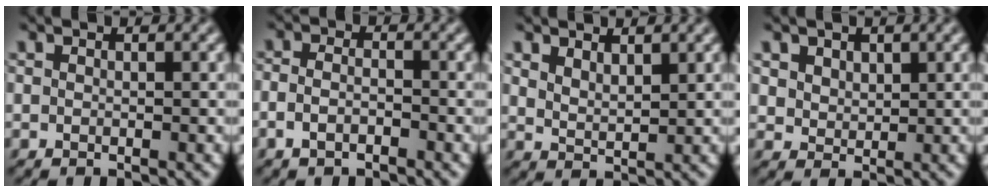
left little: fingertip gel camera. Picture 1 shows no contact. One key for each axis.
{"total": 2.0, "fx": -1.2, "fy": 1.0, "fz": 1.3, "tx": -0.027, "ty": 0.002, "tz": -0.027}
{"total": 2.0, "fx": 1.5, "fy": 0.8, "fz": 1.1, "tx": -0.028, "ty": -0.004, "tz": 0.034}
{"total": 2.7, "fx": 1.5, "fy": 2.0, "fz": 1.1, "tx": -0.044, "ty": -0.004, "tz": 0.038}